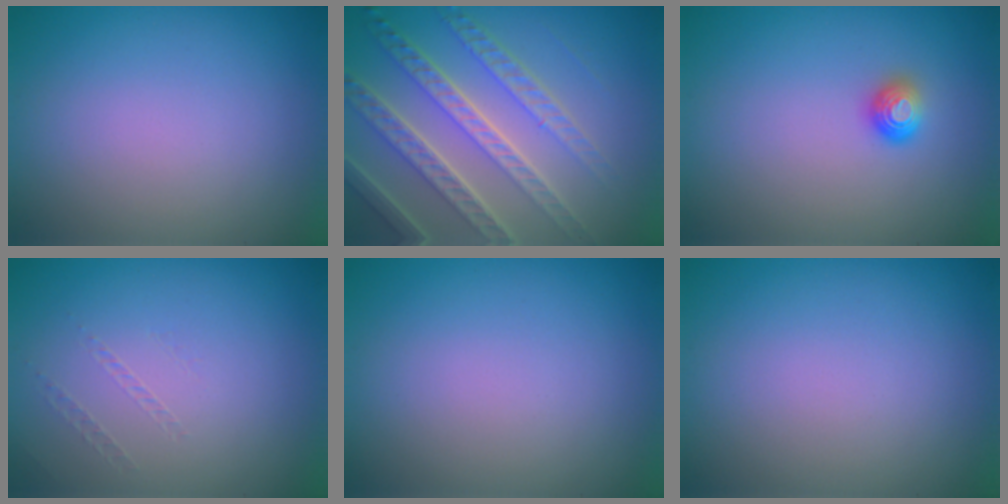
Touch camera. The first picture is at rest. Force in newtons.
{"total": 7.8, "press": 5.4, "slide": 5.6}
{"total": 1.3, "press": 1.0, "slide": 0.8}
{"total": 0.5, "press": 0.2, "slide": 0.5}
{"total": 0.0}
{"total": 0.0}